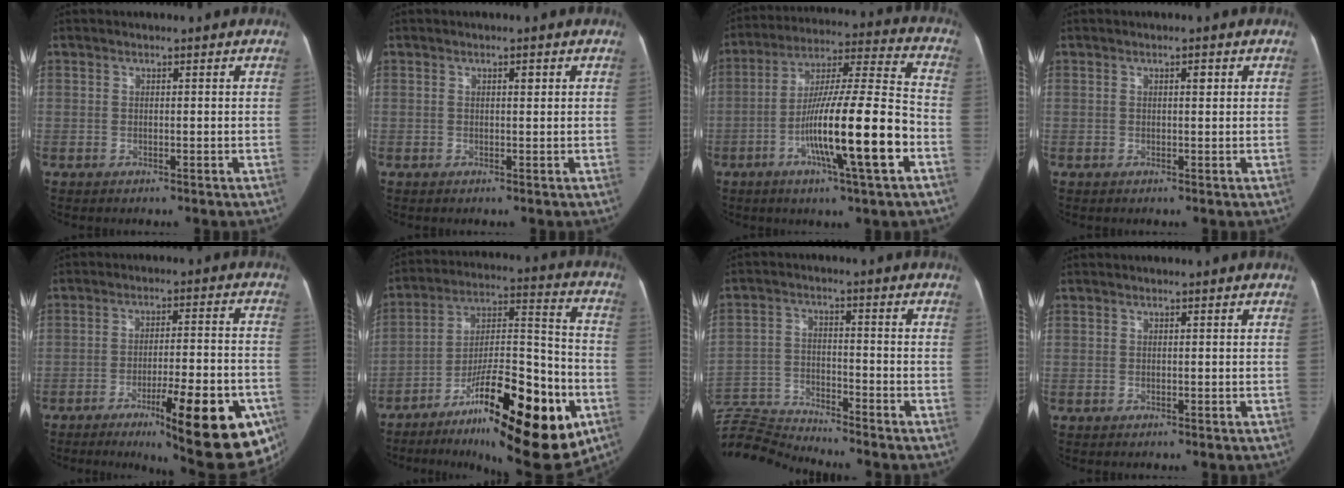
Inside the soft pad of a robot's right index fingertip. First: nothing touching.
{"total": 1.2, "force": [0.4, 0.4, 1.0], "torque": [-0.016, 0.004, 0.004]}
{"total": 17.9, "force": [-6.1, 0.4, 16.8], "torque": [-0.289, -0.002, -0.103]}
{"total": 1.3, "force": [0.4, 0.4, 1.1], "torque": [-0.018, 0.004, 0.005]}
{"total": 20.4, "force": [-10.8, 3.8, 16.8], "torque": [-0.149, 0.006, -0.147]}
{"total": 25.3, "force": [-11.6, 6.0, 21.7], "torque": [-0.294, -0.002, -0.173]}
{"total": 9.4, "force": [-9.3, -1.4, -0.2], "torque": [-0.001, 0.009, -0.175]}
{"total": 0.0}